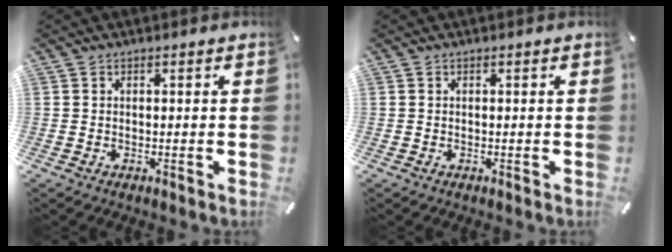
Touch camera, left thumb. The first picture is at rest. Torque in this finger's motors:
{"motor_torque": [-0.02, 0.02, 0.00, 0.01, 0.00]}